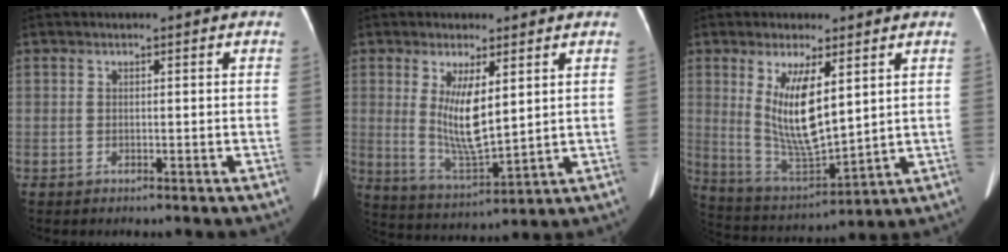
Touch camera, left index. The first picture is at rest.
{"total": 8.4, "force": [2.3, 2.0, 7.8], "torque": [-0.155, -0.020, 0.052]}
{"total": 10.9, "force": [3.3, 2.8, 10.0], "torque": [-0.200, -0.018, 0.076]}